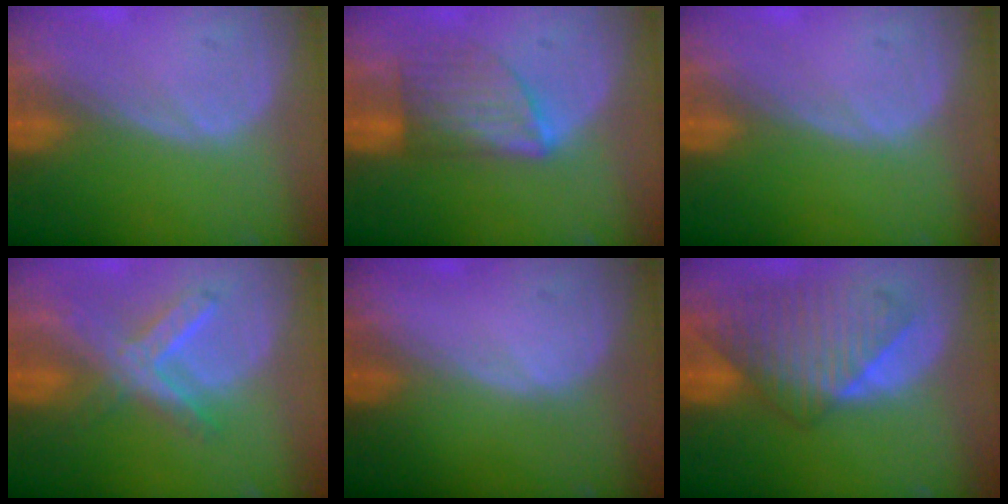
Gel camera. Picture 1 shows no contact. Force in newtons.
{"total": 6.0, "press": 6.0, "slide": 1.0}
{"total": 0.0}
{"total": 6.9, "press": 6.2, "slide": 3.1}
{"total": 0.6, "press": 0.1, "slide": 0.6}
{"total": 8.7, "press": 8.1, "slide": 3.1}